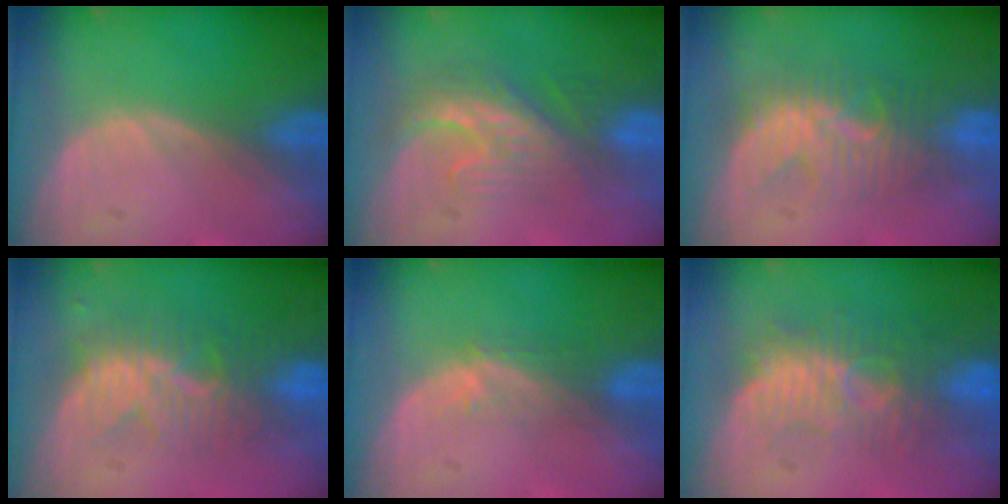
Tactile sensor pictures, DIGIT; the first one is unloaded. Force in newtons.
{"total": 8.7, "press": 7.4, "slide": 4.6}
{"total": 7.7, "press": 7.3, "slide": 2.3}
{"total": 8.6, "press": 7.8, "slide": 3.5}
{"total": 2.9, "press": 2.4, "slide": 1.7}
{"total": 9.1, "press": 8.3, "slide": 3.7}